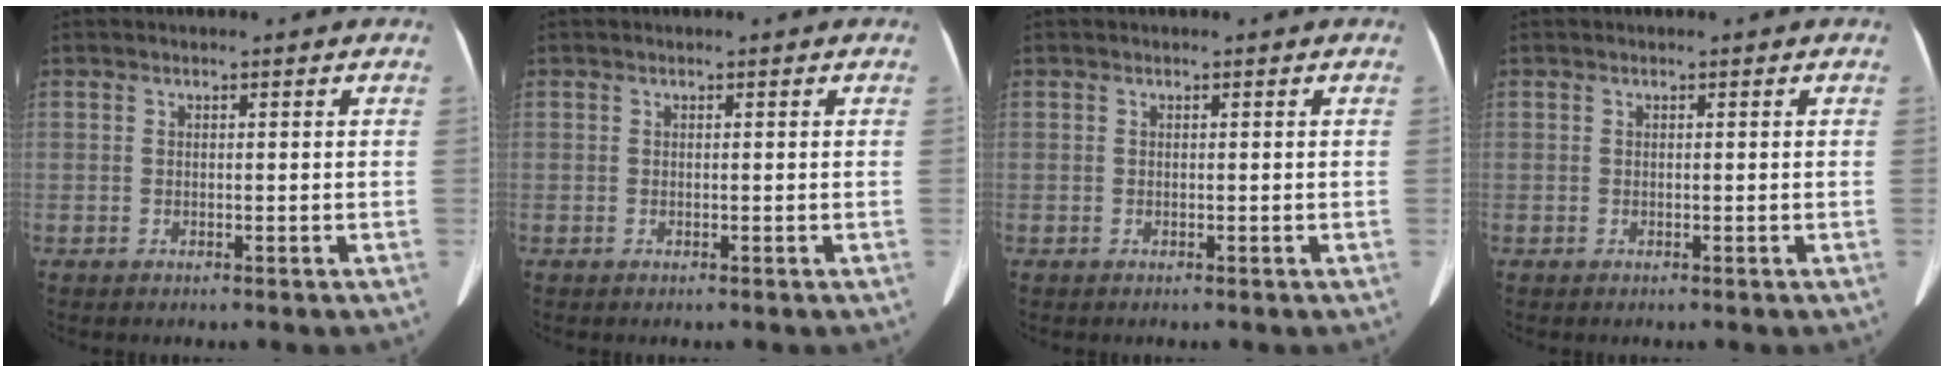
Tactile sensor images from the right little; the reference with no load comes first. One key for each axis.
{"total": 0.0}
{"total": 0.0}
{"total": 0.0}